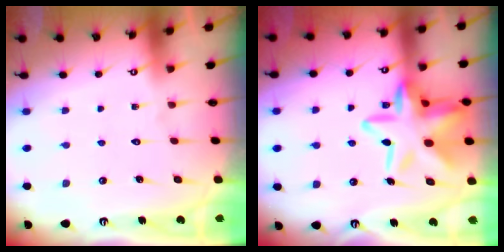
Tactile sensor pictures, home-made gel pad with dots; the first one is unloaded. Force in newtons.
{"total": 18.7, "press": 18.7, "slide": 1.6}